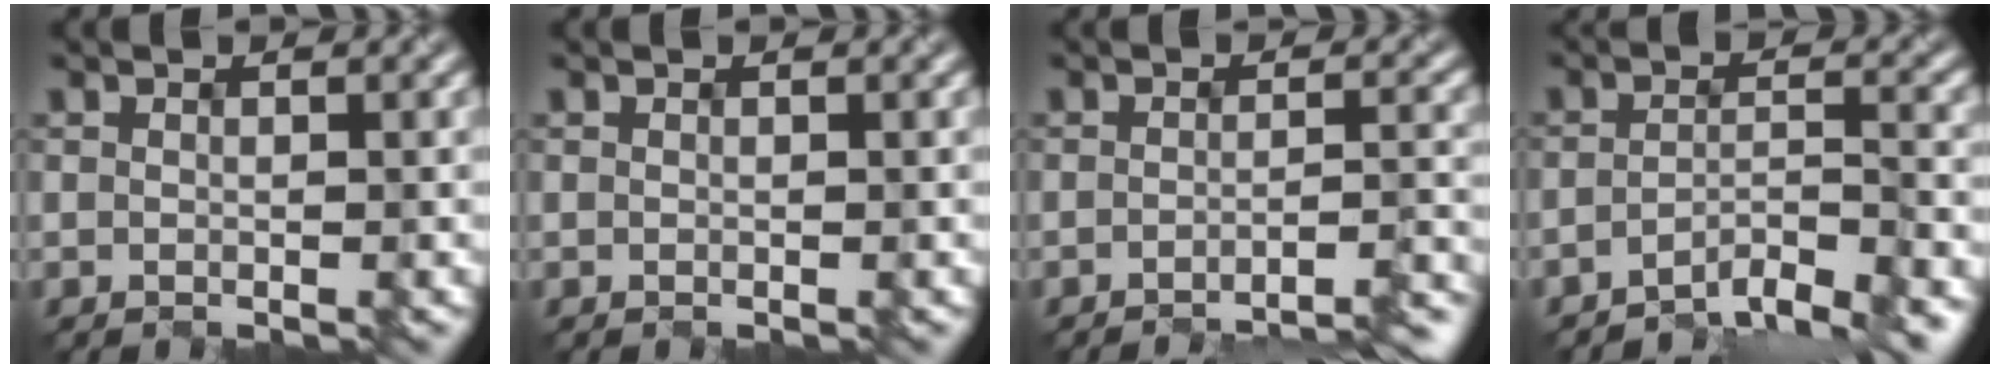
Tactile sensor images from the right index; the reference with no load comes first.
{"total": 0.0}
{"total": 4.9, "force": [-4.0, 0.5, 2.9], "torque": [-0.027, 0.006, -0.055]}
{"total": 4.6, "force": [-4.2, 0.5, 1.8], "torque": [-0.028, 0.003, -0.065]}